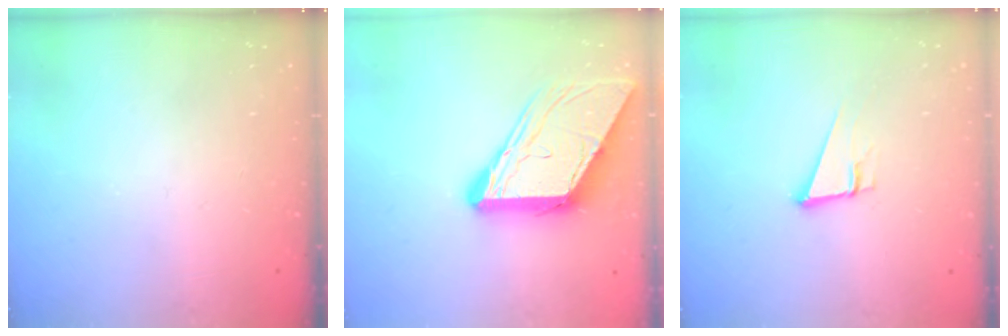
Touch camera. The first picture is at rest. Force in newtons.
{"total": 12.0, "press": 12.0, "slide": 1.2}
{"total": 6.8, "press": 6.3, "slide": 2.5}